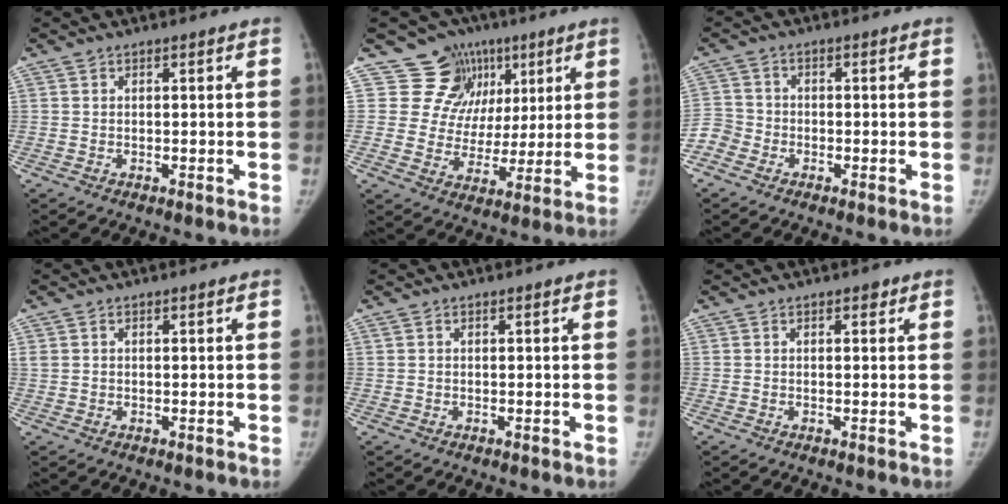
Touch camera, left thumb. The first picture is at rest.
{"total": 12.5, "force": [6.1, 10.7, 1.8], "torque": [0.026, -0.009, 0.099]}
{"total": 4.0, "force": [-2.5, 3.0, 0.6], "torque": [0.000, 0.010, -0.061]}
{"total": 1.5, "force": [0.5, 1.2, 0.7], "torque": [-0.015, 0.007, 0.014]}
{"total": 0.5, "force": [0.2, 0.3, 0.3], "torque": [-0.005, 0.007, 0.005]}
{"total": 1.2, "force": [0.6, 0.6, 0.8], "torque": [-0.004, 0.000, 0.006]}